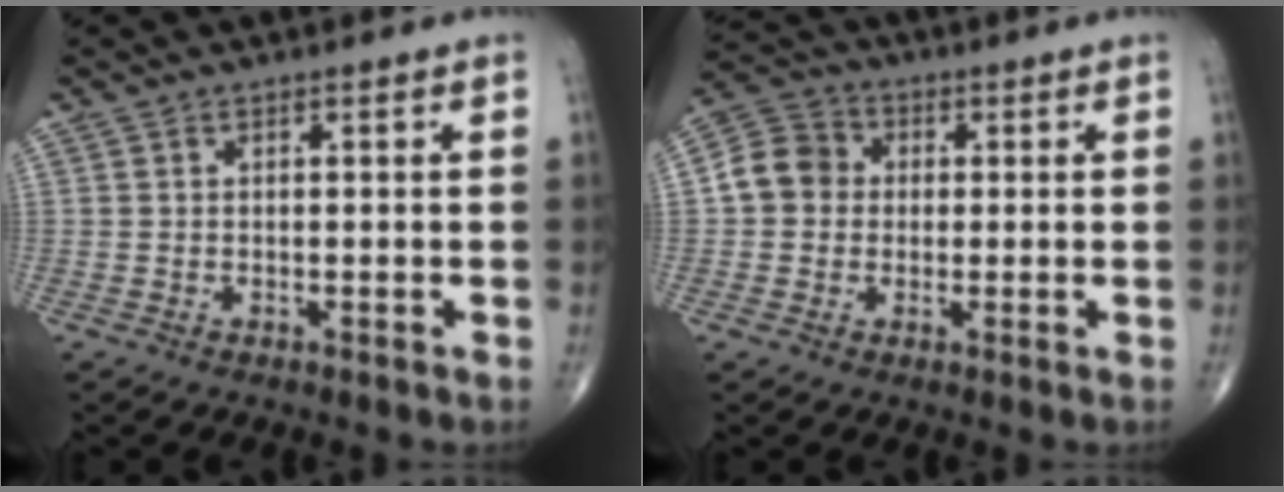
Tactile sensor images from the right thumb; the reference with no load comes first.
{"total": 7.4, "force": [0.3, 6.6, 3.3], "torque": [-0.048, 0.021, -0.008]}